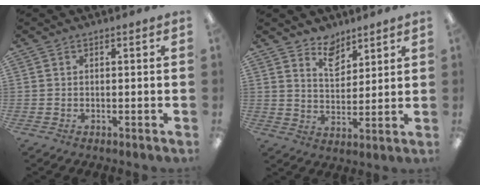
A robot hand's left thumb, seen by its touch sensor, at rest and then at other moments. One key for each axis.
{"total": 7.4, "fx": 5.8, "fy": 4.1, "fz": 2.0, "tx": -0.021, "ty": -0.033, "tz": 0.104}